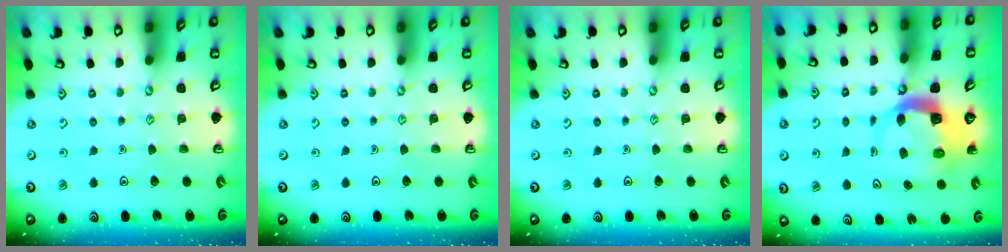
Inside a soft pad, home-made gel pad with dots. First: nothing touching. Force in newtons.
{"total": 0.0}
{"total": 0.0}
{"total": 5.8, "press": 5.8, "slide": 0.6}